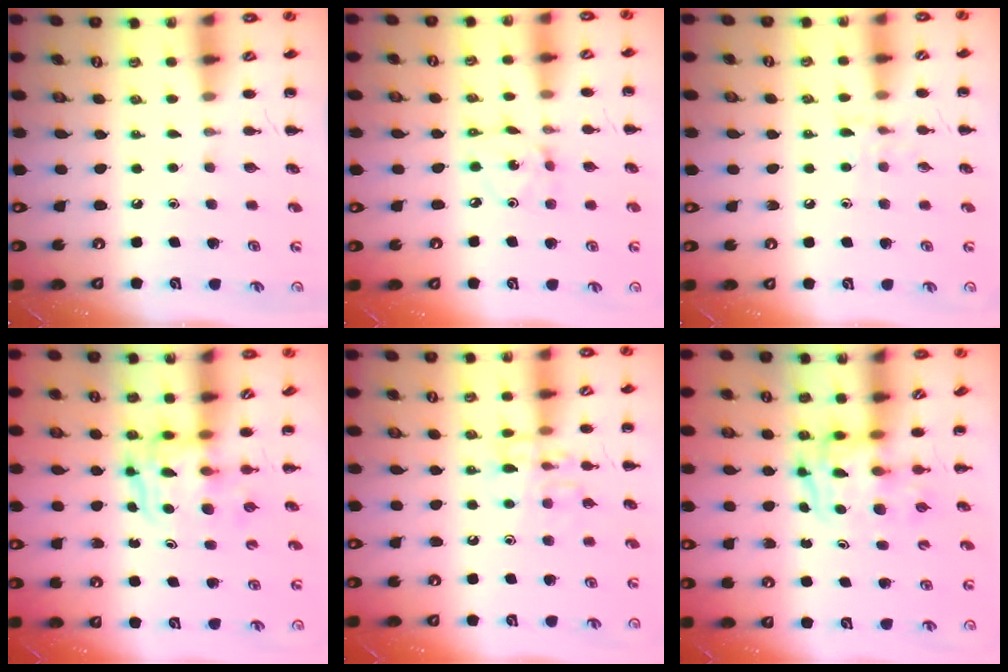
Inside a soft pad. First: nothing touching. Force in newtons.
{"total": 2.3, "press": 2.3, "slide": 0.1}
{"total": 5.7, "press": 5.6, "slide": 1.4}
{"total": 3.3, "press": 3.3, "slide": 0.2}
{"total": 10.0, "press": 10.0, "slide": 0.6}
{"total": 3.4, "press": 3.4, "slide": 0.6}